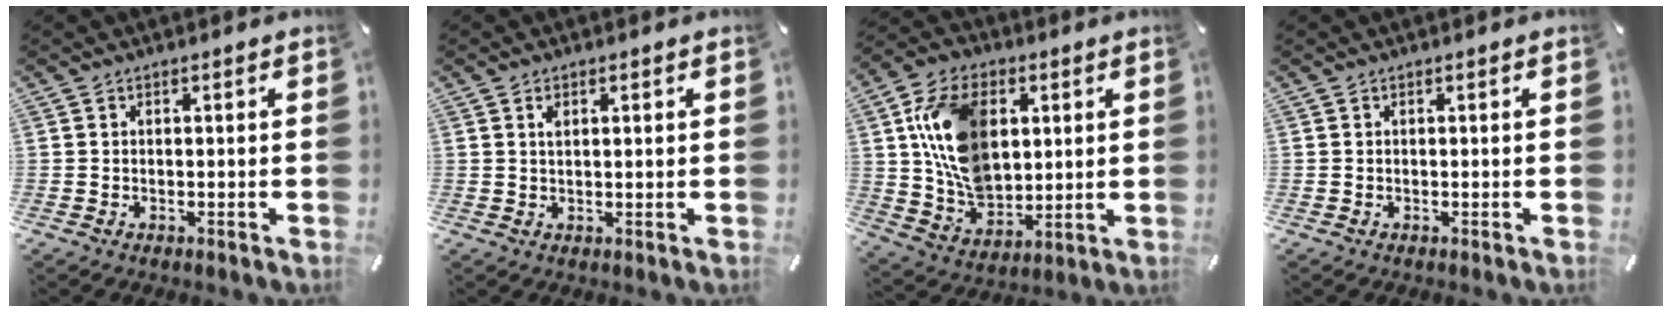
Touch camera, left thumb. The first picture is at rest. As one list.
[{"total": 1.6, "force": [0.7, 0.6, 1.3], "torque": [-0.029, 0.000, 0.013]}, {"total": 17.0, "force": [4.2, 11.9, 11.5], "torque": [-0.231, 0.007, 0.081]}, {"total": 0.0}]